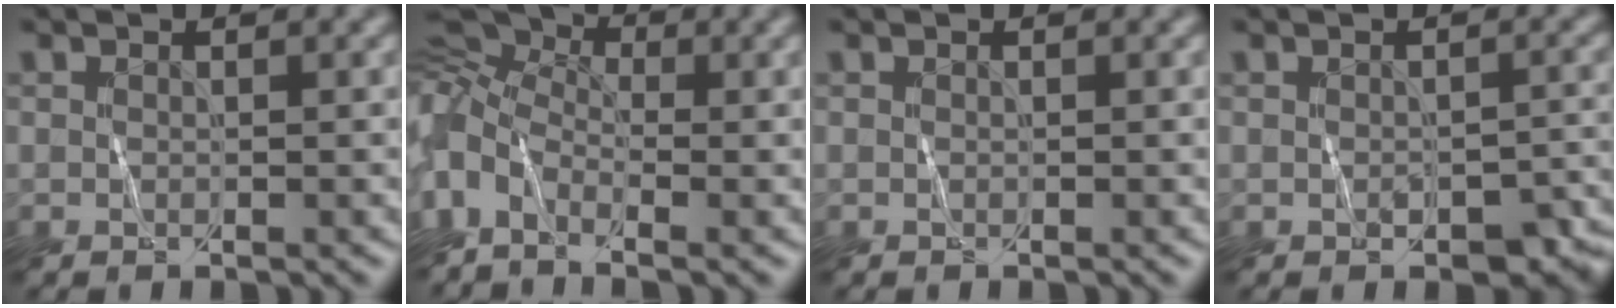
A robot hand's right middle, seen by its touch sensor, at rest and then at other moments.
{"total": 7.5, "force": [-0.6, 4.5, 6.0], "torque": [-0.144, 0.013, -0.022]}
{"total": 0.0}
{"total": 2.9, "force": [-1.1, 1.9, 1.9], "torque": [-0.024, -0.008, -0.009]}